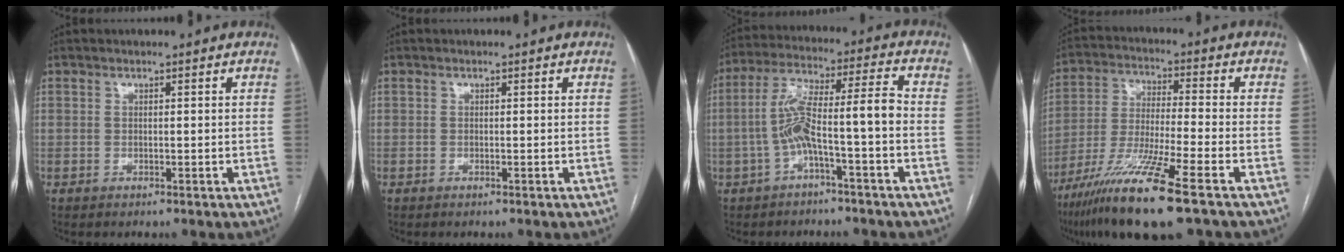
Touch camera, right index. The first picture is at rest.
{"total": 0.0}
{"total": 9.5, "force": [-2.5, 0.7, 9.2], "torque": [-0.174, 0.042, -0.043]}
{"total": 15.1, "force": [-9.0, 0.1, 12.1], "torque": [-0.254, -0.044, -0.167]}